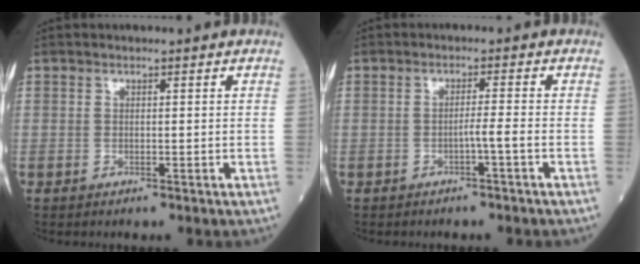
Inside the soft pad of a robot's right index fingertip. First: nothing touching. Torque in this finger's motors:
{"motor_torque": [0.36, -0.21, 0.13, 0.05]}